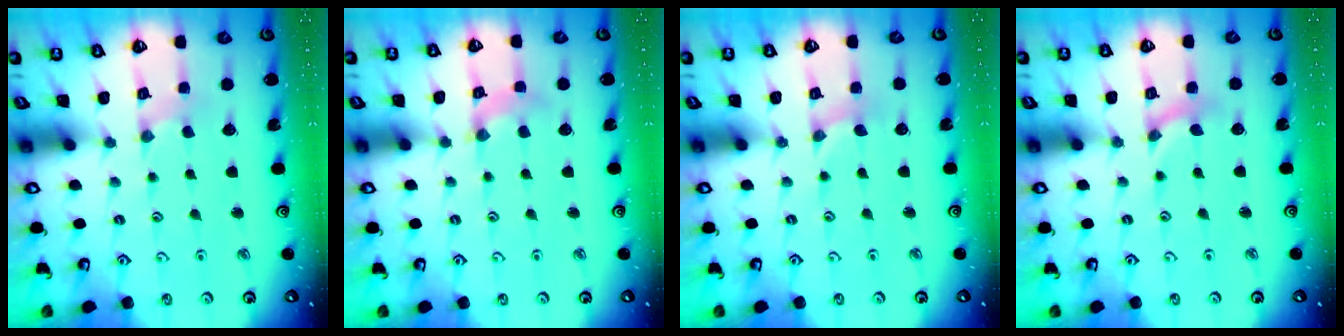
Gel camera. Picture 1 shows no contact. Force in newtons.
{"total": 2.4, "press": 2.4, "slide": 0.2}
{"total": 0.0}
{"total": 0.0}